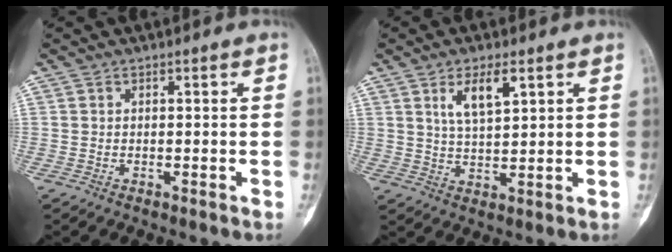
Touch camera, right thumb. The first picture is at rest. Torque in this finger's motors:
{"motor_torque": [0.04, 0.06, 0.55, 0.43, 0.13]}